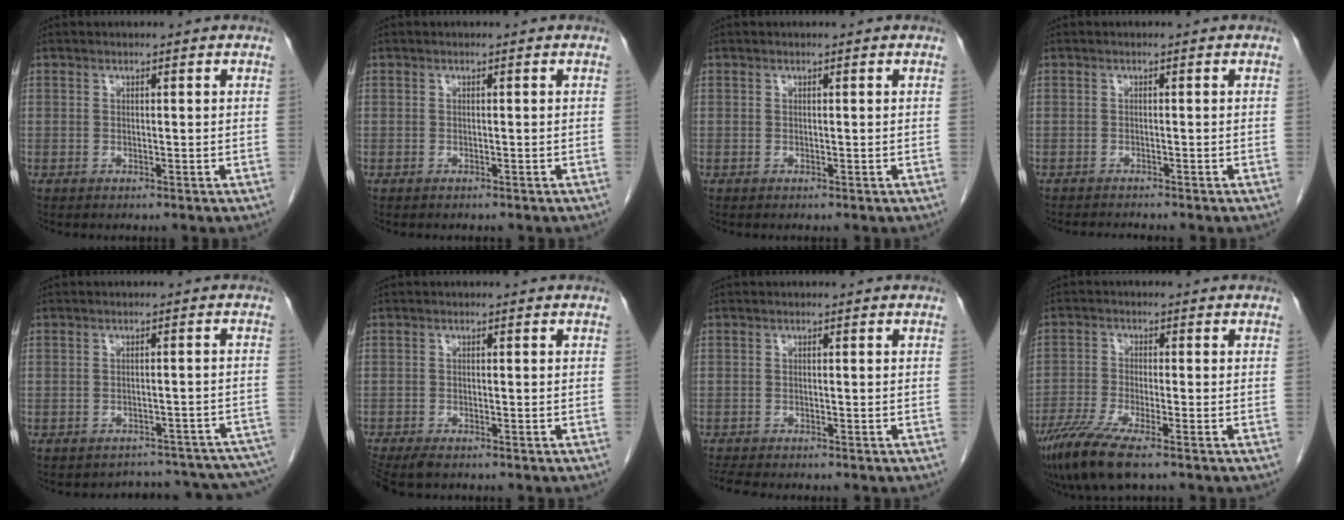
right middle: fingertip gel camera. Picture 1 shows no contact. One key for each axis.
{"total": 0.7, "fx": -0.6, "fy": 0.2, "fz": 0.3, "tx": -0.012, "ty": -0.001, "tz": -0.007}
{"total": 0.0}
{"total": 2.2, "fx": -2.1, "fy": -0.4, "fz": 0.5, "tx": -0.009, "ty": -0.009, "tz": -0.031}
{"total": 14.0, "fx": -13.0, "fy": 4.5, "fz": 2.6, "tx": -0.004, "ty": 0.036, "tz": -0.133}
{"total": 5.0, "fx": -4.1, "fy": 1.5, "fz": 2.5, "tx": -0.042, "ty": -0.012, "tz": -0.068}
{"total": 4.4, "fx": -3.9, "fy": 0.7, "fz": 2.0, "tx": -0.035, "ty": -0.012, "tz": -0.060}
{"total": 8.0, "fx": -5.6, "fy": 0.7, "fz": 5.7, "tx": -0.113, "ty": -0.022, "tz": -0.103}